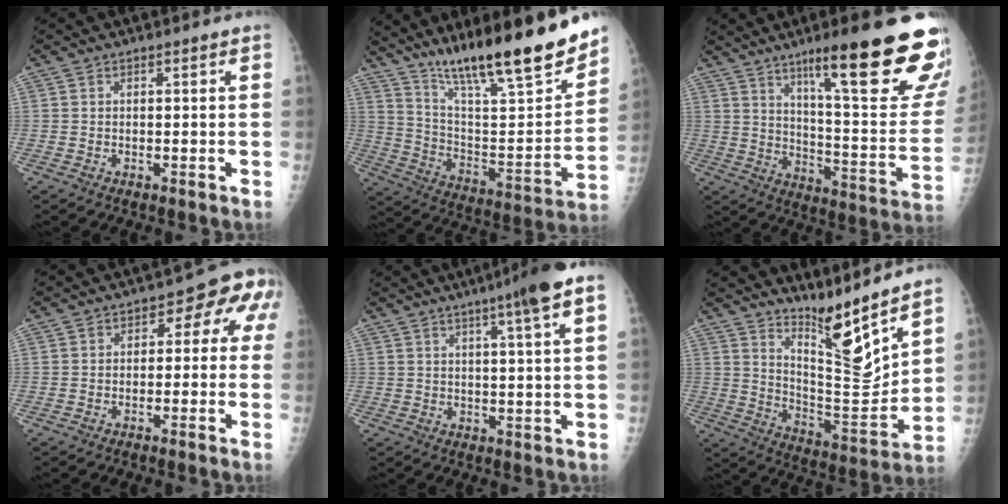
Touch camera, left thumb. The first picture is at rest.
{"total": 24.9, "force": [18.8, 3.6, 15.8], "torque": [-0.228, -0.085, 0.314]}
{"total": 28.3, "force": [16.8, 4.4, 22.4], "torque": [-0.249, -0.069, 0.253]}
{"total": 6.8, "force": [-0.3, 4.7, 4.9], "torque": [-0.010, 0.031, -0.019]}
{"total": 8.9, "force": [4.6, -0.2, 7.6], "torque": [-0.110, 0.000, 0.064]}
{"total": 13.4, "force": [10.8, 1.5, 7.8], "torque": [-0.096, -0.102, 0.197]}